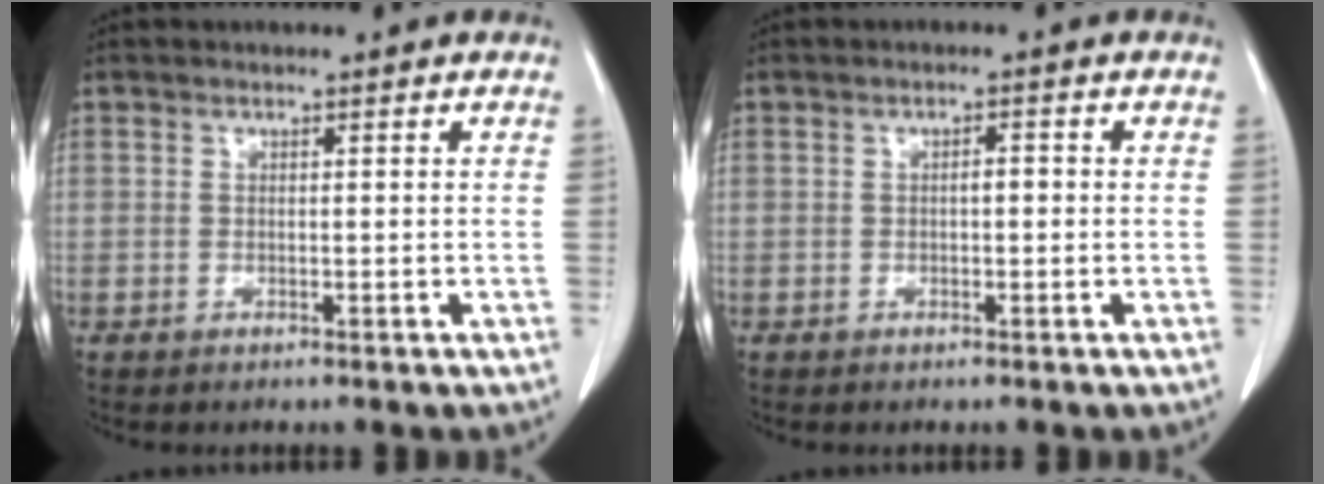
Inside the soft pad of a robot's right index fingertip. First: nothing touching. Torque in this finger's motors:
{"motor_torque": [0.22, -0.07, 0.03, 0.01]}